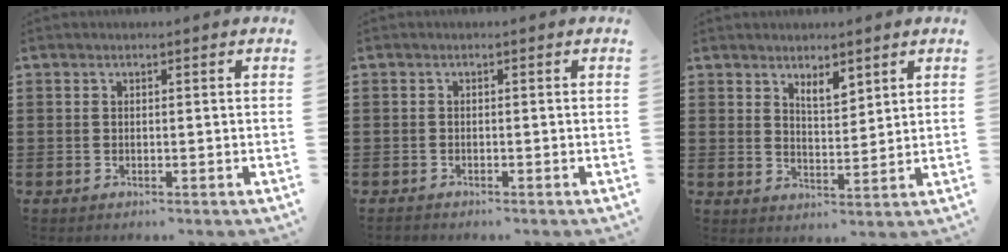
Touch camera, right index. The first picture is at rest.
{"total": 0.9, "force": [-0.8, 0.4, 0.0], "torque": [-0.001, 0.002, -0.018]}
{"total": 3.6, "force": [3.0, 1.3, 1.5], "torque": [-0.028, -0.004, 0.053]}